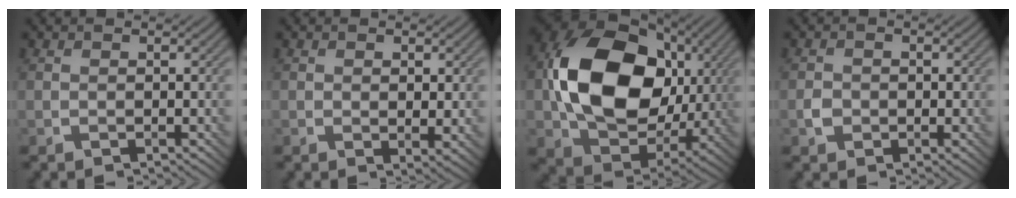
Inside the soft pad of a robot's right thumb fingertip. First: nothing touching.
{"total": 2.1, "force": [0.3, 1.1, 1.7], "torque": [-0.027, -0.010, 0.009]}
{"total": 18.6, "force": [2.4, 13.8, 12.3], "torque": [-0.260, -0.003, 0.054]}
{"total": 1.9, "force": [-0.5, 1.7, 0.9], "torque": [-0.015, -0.004, -0.015]}